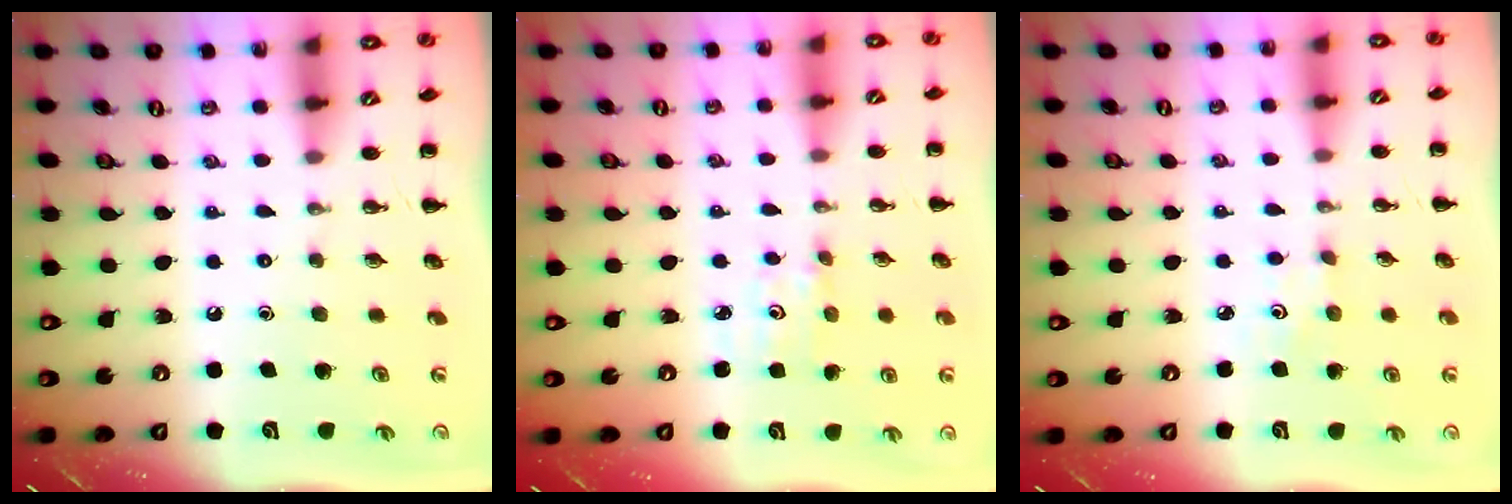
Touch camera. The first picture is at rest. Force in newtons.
{"total": 2.4, "press": 2.3, "slide": 0.8}
{"total": 1.8, "press": 1.7, "slide": 0.6}